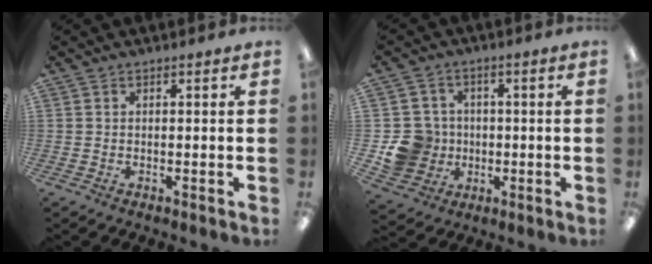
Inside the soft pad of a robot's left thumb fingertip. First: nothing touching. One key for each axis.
{"total": 10.1, "fx": -1.6, "fy": 9.6, "fz": 2.7, "tx": -0.057, "ty": 0.019, "tz": -0.017}